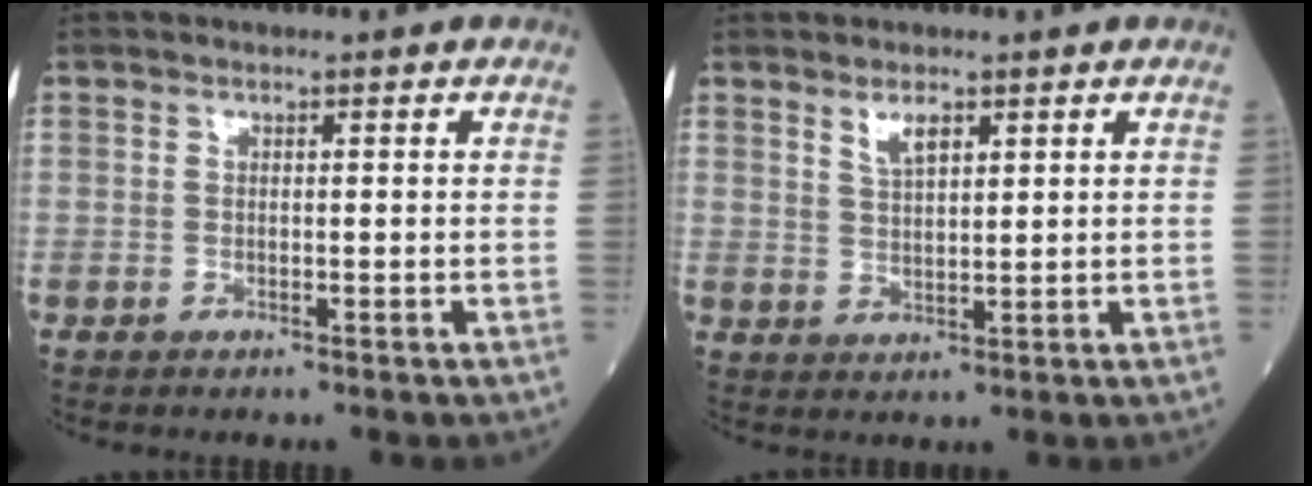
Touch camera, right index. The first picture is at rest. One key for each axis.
{"total": 3.3, "fx": 2.0, "fy": 1.0, "fz": 2.3, "tx": -0.049, "ty": 0.000, "tz": 0.043}